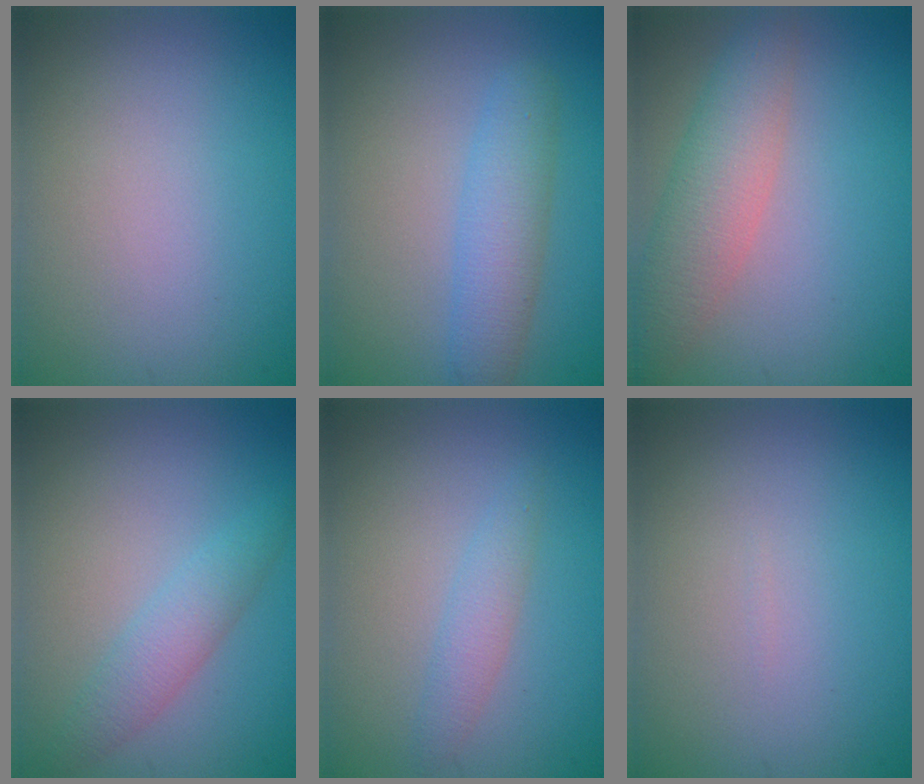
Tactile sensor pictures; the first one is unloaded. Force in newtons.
{"total": 3.6, "press": 3.6, "slide": 0.1}
{"total": 4.7, "press": 4.7, "slide": 0.3}
{"total": 2.5, "press": 2.5, "slide": 0.1}
{"total": 1.8, "press": 1.8, "slide": 0.1}
{"total": 0.0}